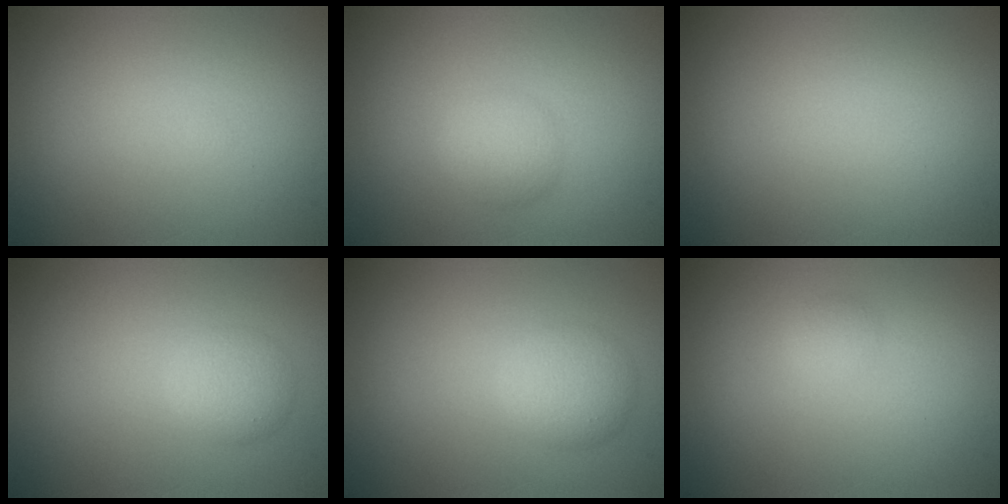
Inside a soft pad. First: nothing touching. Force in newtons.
{"total": 2.1, "press": 2.1, "slide": 0.1}
{"total": 0.0}
{"total": 1.9, "press": 1.9, "slide": 0.1}
{"total": 2.5, "press": 2.5, "slide": 0.1}
{"total": 0.9, "press": 0.9, "slide": 0.1}